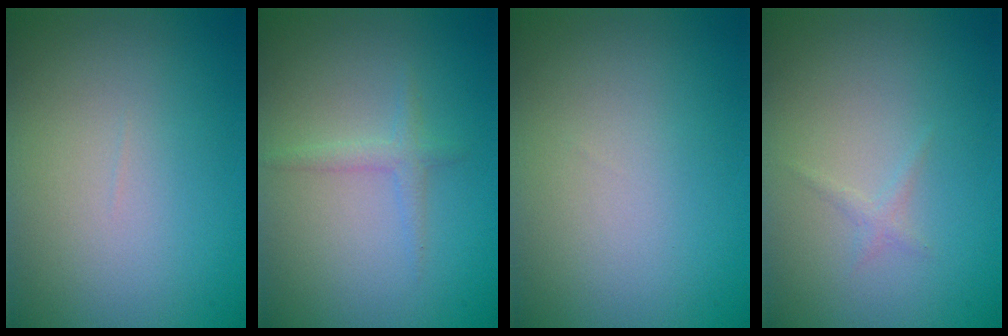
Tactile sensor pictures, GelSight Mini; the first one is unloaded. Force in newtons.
{"total": 1.3, "press": 1.3, "slide": 0.0}
{"total": 0.0}
{"total": 0.7, "press": 0.7, "slide": 0.1}